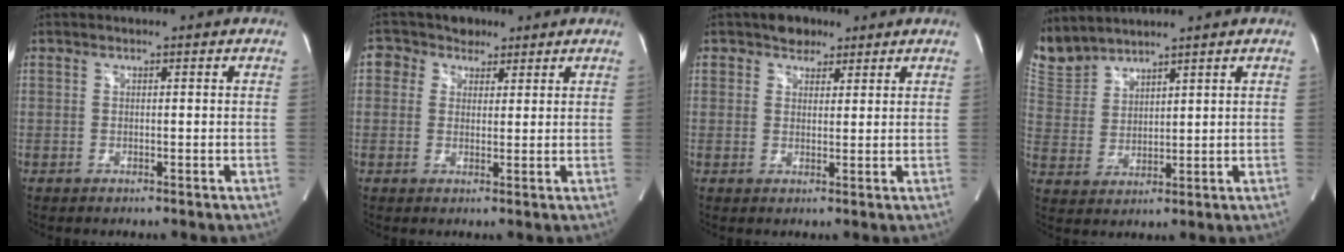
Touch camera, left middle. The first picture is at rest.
{"total": 4.4, "force": [2.4, 3.7, 0.8], "torque": [-0.018, 0.025, 0.041]}
{"total": 3.4, "force": [2.4, 2.3, 1.0], "torque": [-0.016, 0.007, 0.037]}
{"total": 7.1, "force": [7.0, 1.3, 0.4], "torque": [-0.023, 0.008, 0.159]}